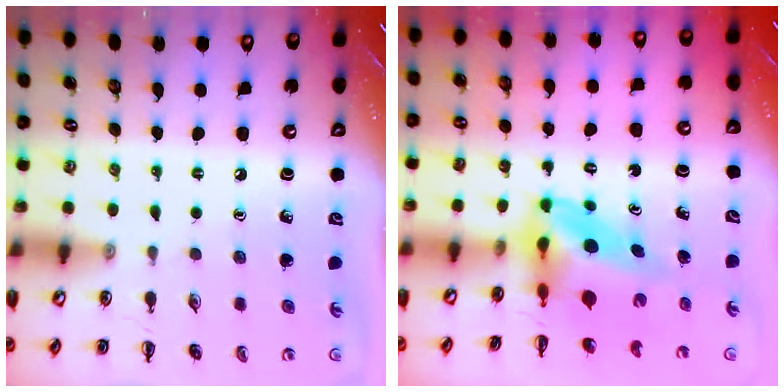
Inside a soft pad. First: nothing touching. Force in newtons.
{"total": 6.0, "press": 5.7, "slide": 1.8}